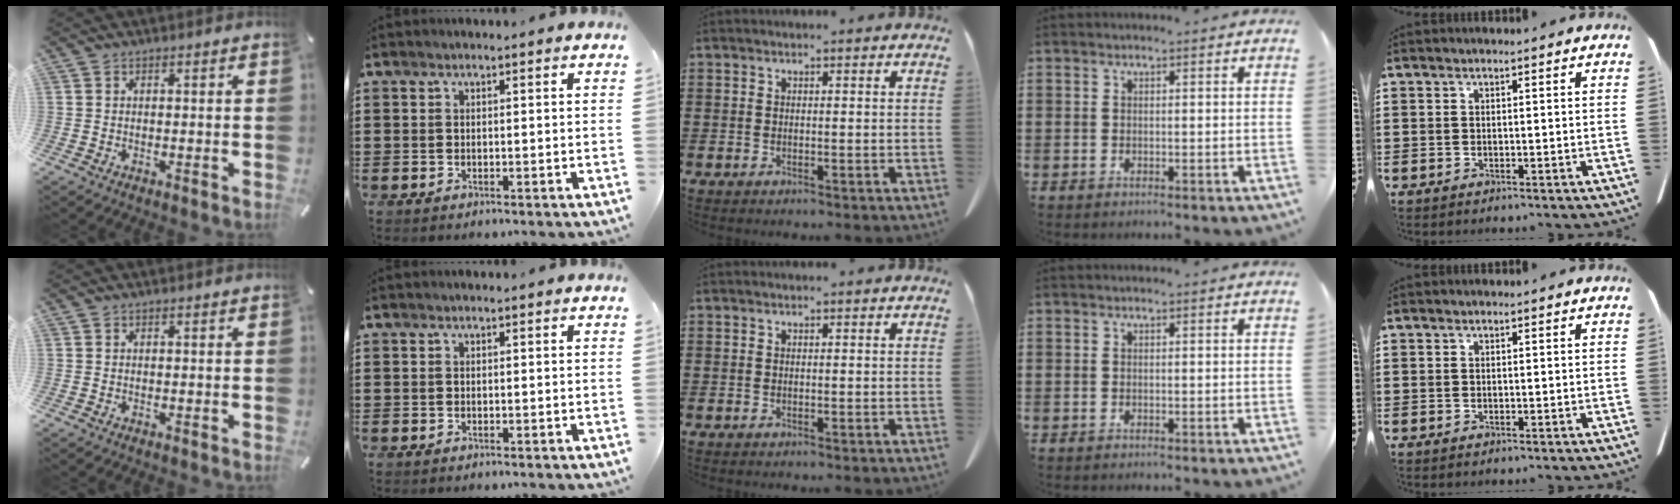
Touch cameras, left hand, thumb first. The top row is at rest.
{}